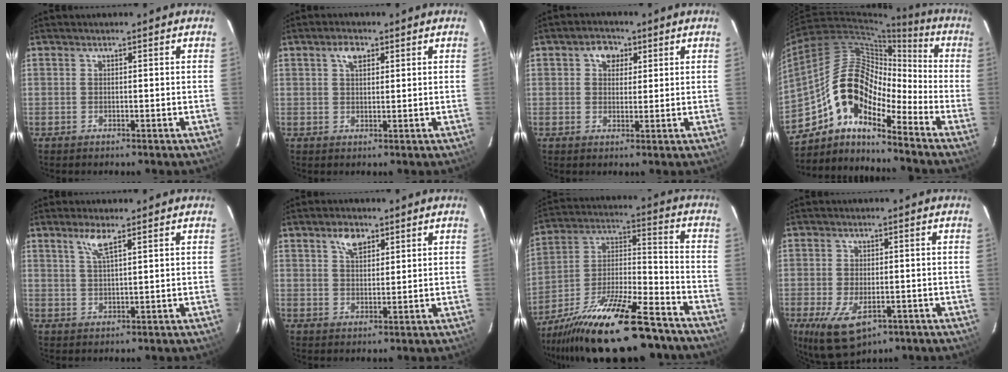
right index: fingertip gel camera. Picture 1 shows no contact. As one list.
[{"total": 3.1, "force": [1.5, 1.7, 2.0], "torque": [-0.036, 0.010, 0.025]}, {"total": 4.1, "force": [1.6, 3.4, 1.8], "torque": [-0.020, 0.013, 0.025]}, {"total": 13.7, "force": [-9.2, 5.7, 8.3], "torque": [-0.132, 0.016, -0.190]}, {"total": 3.5, "force": [2.2, 0.3, 2.7], "torque": [-0.055, 0.003, 0.044]}, {"total": 4.2, "force": [2.4, 2.3, 2.5], "torque": [-0.042, 0.008, 0.043]}, {"total": 25.6, "force": [-19.4, 6.7, 15.2], "torque": [-0.277, -0.023, -0.305]}, {"total": 8.9, "force": [-3.9, 4.6, 6.5], "torque": [-0.142, -0.029, -0.060]}]